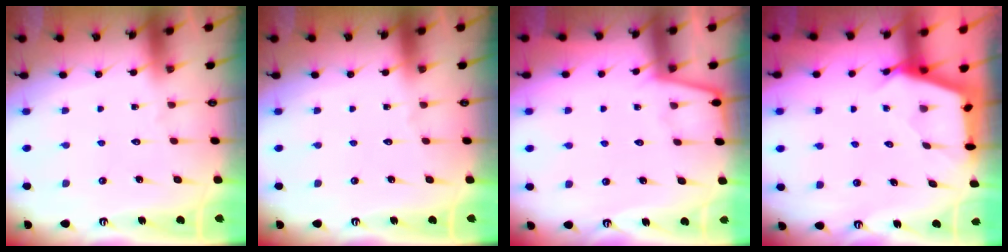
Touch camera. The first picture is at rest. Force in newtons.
{"total": 0.0}
{"total": 2.4, "press": 2.4, "slide": 0.4}
{"total": 2.7, "press": 2.7, "slide": 0.3}